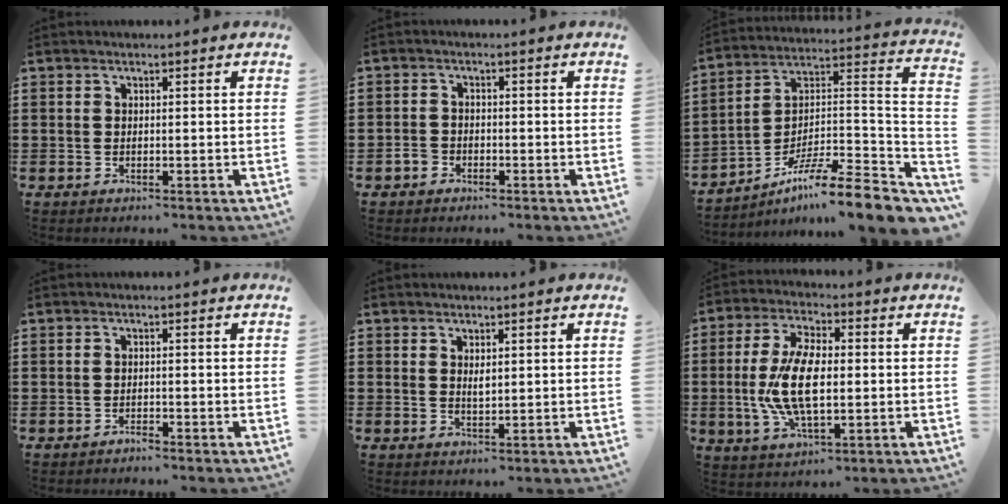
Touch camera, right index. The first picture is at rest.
{"total": 1.9, "force": [-1.4, 1.2, 0.7], "torque": [-0.025, -0.002, -0.030]}
{"total": 10.5, "force": [-7.9, 1.1, 6.8], "torque": [-0.110, 0.002, -0.155]}
{"total": 0.9, "force": [-0.8, 0.0, 0.2], "torque": [-0.007, -0.002, -0.016]}
{"total": 1.4, "force": [0.6, 0.5, 1.2], "torque": [-0.023, 0.002, 0.010]}
{"total": 10.6, "force": [-0.6, 4.7, 9.5], "torque": [-0.215, -0.005, -0.019]}